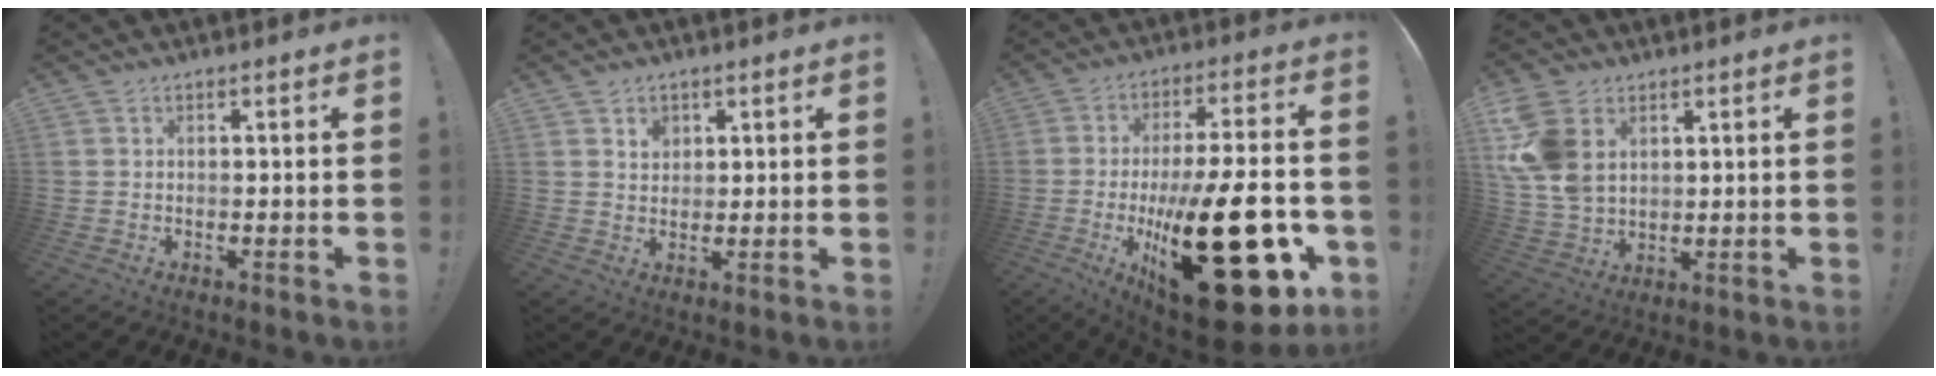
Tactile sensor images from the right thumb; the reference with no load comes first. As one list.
[{"total": 3.0, "force": [1.7, 2.4, 0.8], "torque": [0.000, -0.008, 0.028]}, {"total": 34.7, "force": [-8.7, 12.3, 31.3], "torque": [-0.462, 0.028, -0.112]}, {"total": 13.0, "force": [4.6, 9.3, 7.9], "torque": [-0.156, -0.014, 0.091]}]